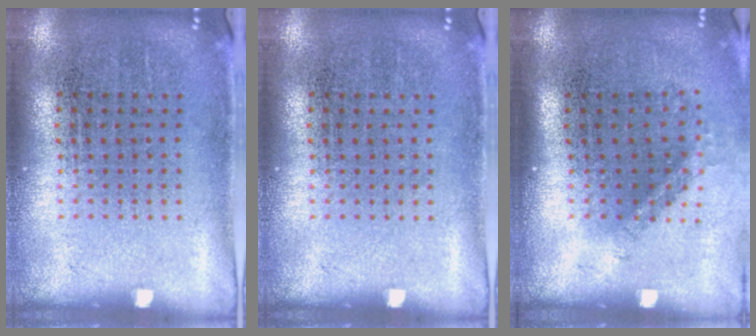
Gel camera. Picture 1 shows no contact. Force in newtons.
{"total": 0.0}
{"total": 1.3, "press": 0.9, "slide": 0.9}